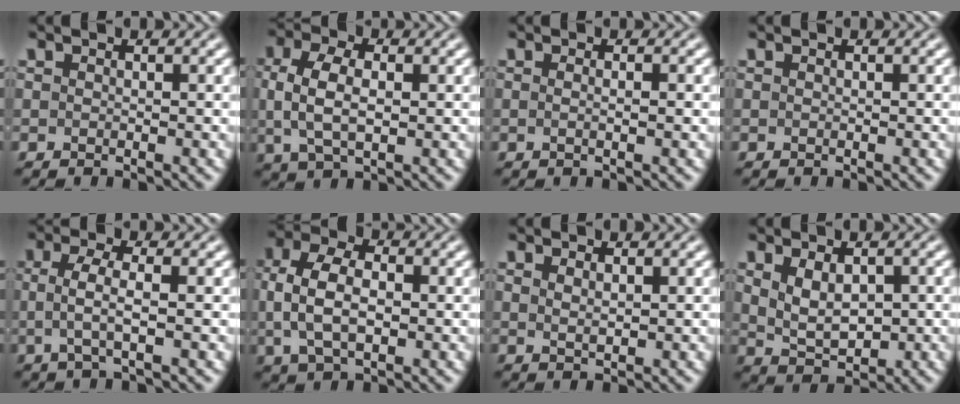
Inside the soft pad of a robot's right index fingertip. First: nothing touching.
{"total": 4.8, "force": [0.3, 3.0, 3.8], "torque": [-0.083, -0.009, 0.014]}
{"total": 1.0, "force": [-0.3, -0.6, 0.8], "torque": [-0.015, -0.006, -0.004]}
{"total": 0.0}
{"total": 3.1, "force": [0.3, 0.8, 3.0], "torque": [-0.054, 0.002, 0.003]}
{"total": 6.2, "force": [0.3, 4.1, 4.6], "torque": [-0.100, -0.007, 0.012]}
{"total": 1.1, "force": [0.7, -0.7, 0.6], "torque": [-0.007, -0.010, 0.026]}
{"total": 5.0, "force": [0.0, 3.4, 3.6], "torque": [-0.067, -0.015, 0.008]}